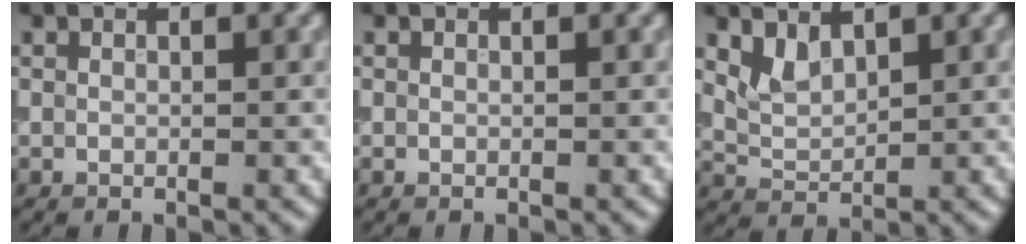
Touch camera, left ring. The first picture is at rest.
{"total": 0.0}
{"total": 2.1, "force": [1.4, 0.9, 1.2], "torque": [-0.027, -0.003, 0.036]}